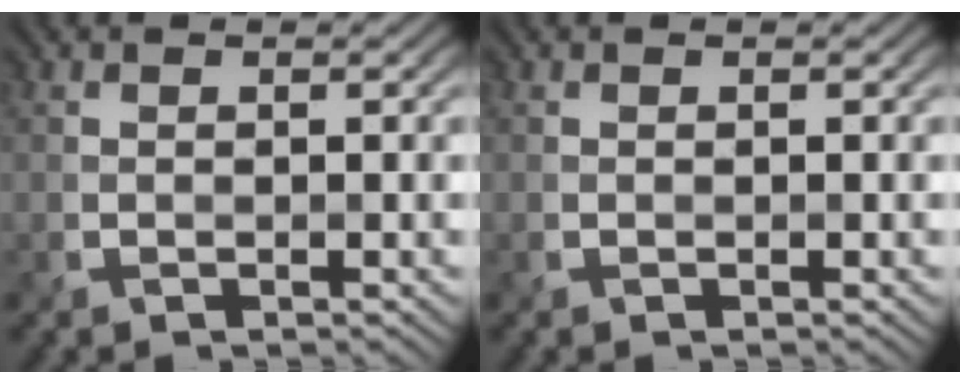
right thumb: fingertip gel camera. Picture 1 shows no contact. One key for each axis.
{"total": 0.0}